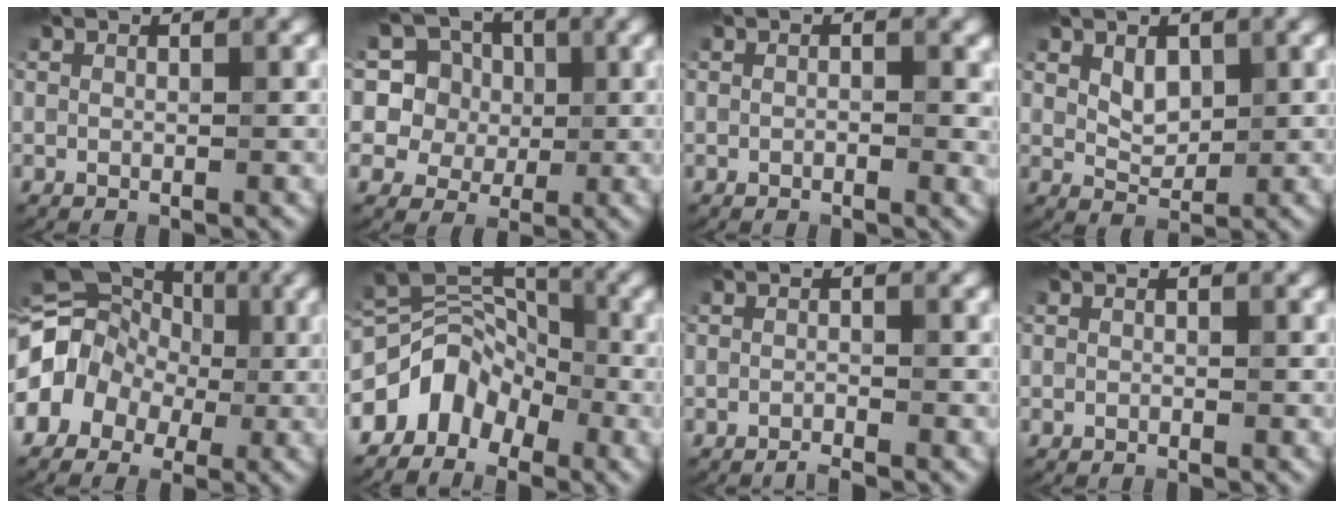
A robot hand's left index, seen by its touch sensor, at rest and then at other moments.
{"total": 10.6, "force": [4.4, 8.8, 3.8], "torque": [-0.106, 0.041, 0.067]}
{"total": 1.3, "force": [-0.1, 0.6, 1.1], "torque": [-0.015, 0.000, -0.001]}
{"total": 2.1, "force": [0.9, 1.4, 1.3], "torque": [-0.027, 0.000, 0.020]}
{"total": 9.6, "force": [-1.0, 8.3, 4.7], "torque": [-0.075, 0.028, -0.051]}
{"total": 5.7, "force": [-3.1, 3.8, 2.7], "torque": [-0.044, 0.014, -0.069]}
{"total": 0.9, "force": [-0.8, -0.1, 0.5], "torque": [-0.011, 0.005, -0.015]}
{"total": 0.0}